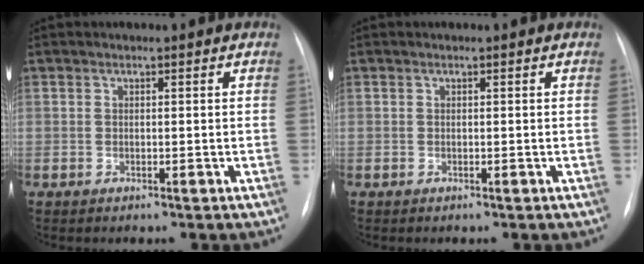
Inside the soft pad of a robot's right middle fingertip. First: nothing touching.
{"total": 0.0}